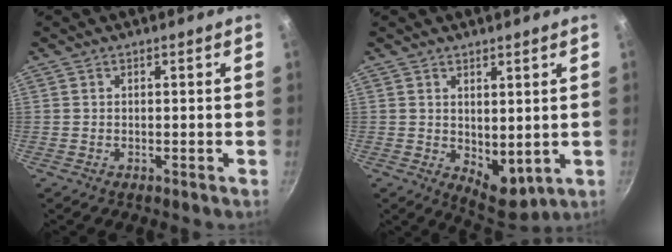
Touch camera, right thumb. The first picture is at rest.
{"total": 6.8, "force": [1.3, 4.1, 5.3], "torque": [-0.053, -0.027, 0.033]}